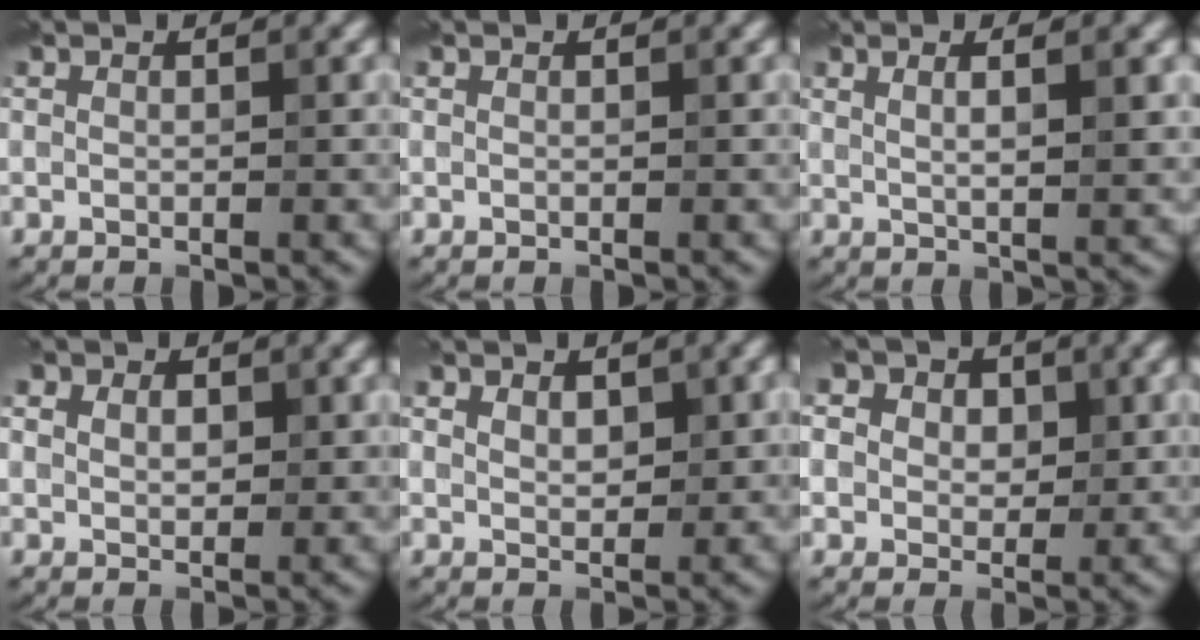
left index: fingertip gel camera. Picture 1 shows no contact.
{"total": 0.0}
{"total": 3.7, "force": [1.3, 1.1, 3.2], "torque": [-0.039, 0.004, 0.018]}
{"total": 5.9, "force": [2.7, 4.1, 3.3], "torque": [-0.052, 0.019, 0.019]}
{"total": 3.7, "force": [1.3, 2.3, 2.5], "torque": [-0.033, 0.001, 0.019]}
{"total": 12.2, "force": [5.6, 9.1, 5.9], "torque": [-0.112, 0.032, 0.069]}